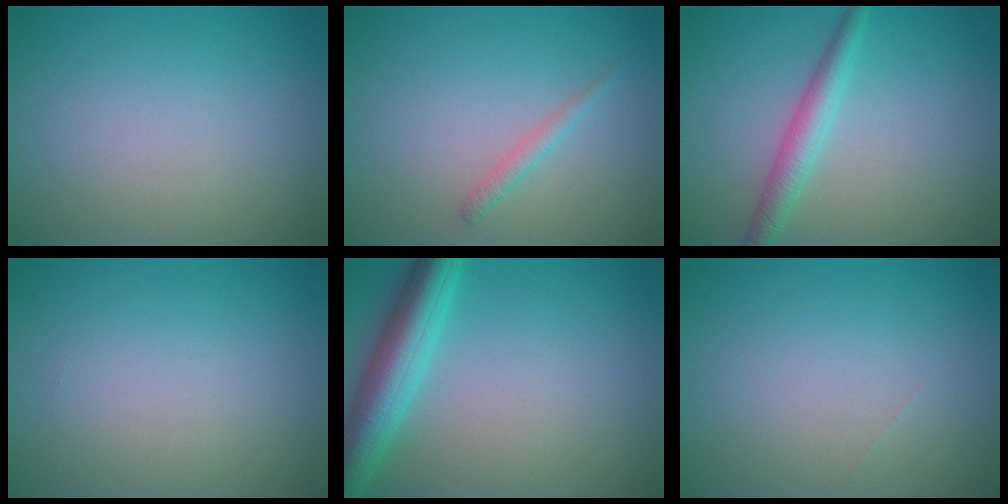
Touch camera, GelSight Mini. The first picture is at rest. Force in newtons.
{"total": 1.2, "press": 1.2, "slide": 0.1}
{"total": 2.8, "press": 2.8, "slide": 0.1}
{"total": 0.0}
{"total": 6.1, "press": 6.1, "slide": 0.3}
{"total": 0.0}